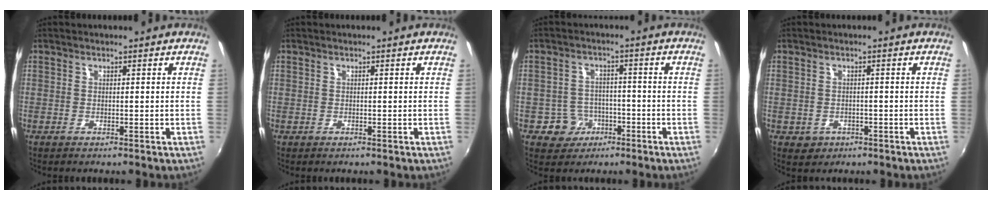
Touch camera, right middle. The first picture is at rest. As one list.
[{"total": 0.0}, {"total": 5.5, "force": [-2.7, 4.8, 0.8], "torque": [-0.028, 0.016, -0.034]}, {"total": 3.0, "force": [-1.0, 2.7, 1.0], "torque": [-0.028, -0.003, -0.008]}]